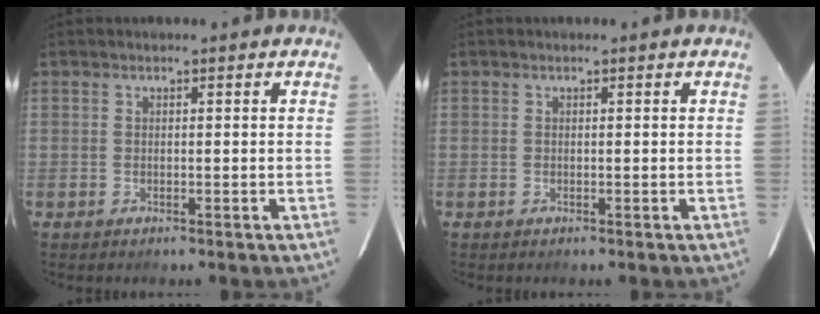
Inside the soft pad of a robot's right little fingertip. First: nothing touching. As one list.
[{"total": 0.0}]